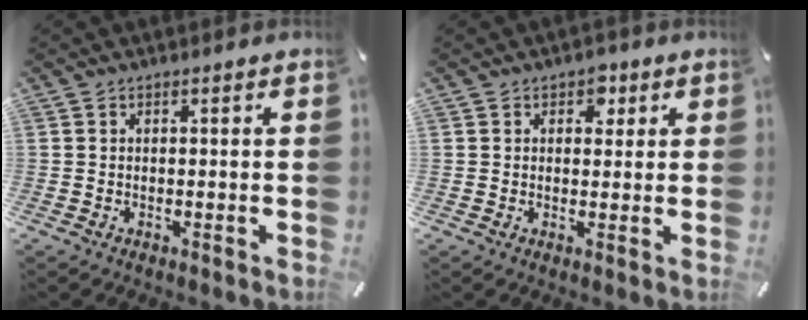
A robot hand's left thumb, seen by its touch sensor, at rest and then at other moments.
{"total": 3.4, "force": [1.5, 2.5, 1.6], "torque": [-0.005, -0.005, 0.018]}